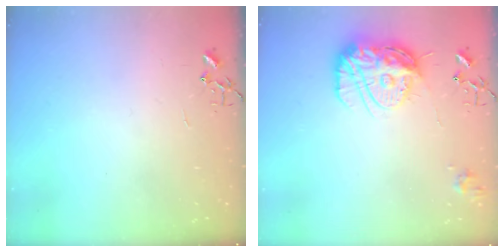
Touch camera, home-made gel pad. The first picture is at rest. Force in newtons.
{"total": 15.4, "press": 15.3, "slide": 1.4}